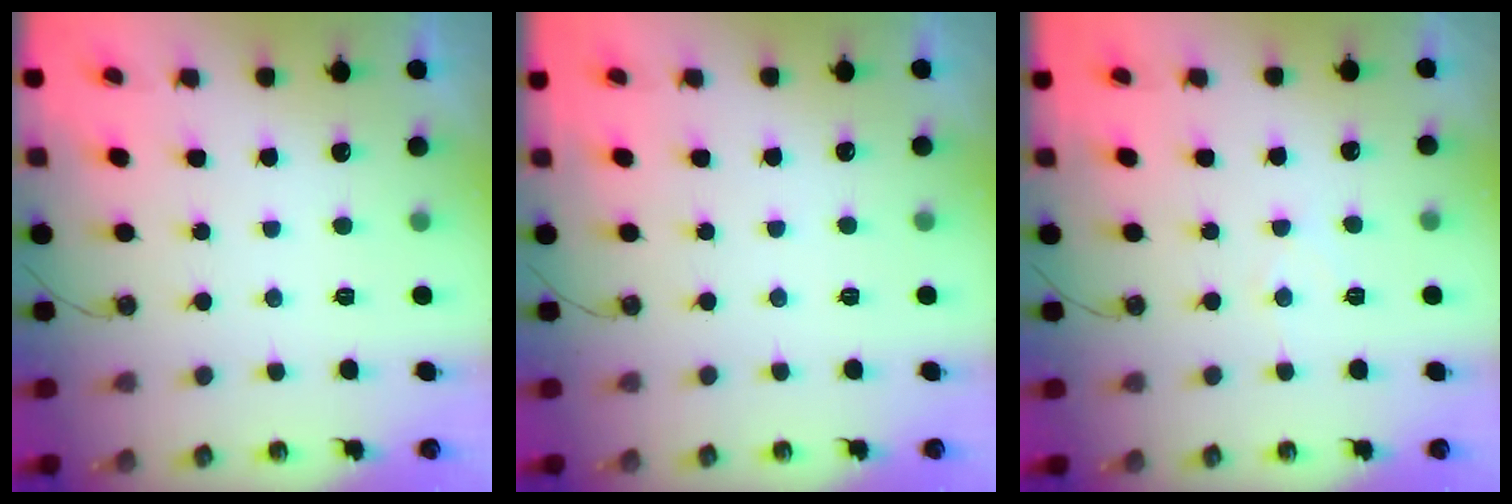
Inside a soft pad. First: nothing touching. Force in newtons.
{"total": 2.0, "press": 2.0, "slide": 0.4}
{"total": 4.4, "press": 4.4, "slide": 0.5}